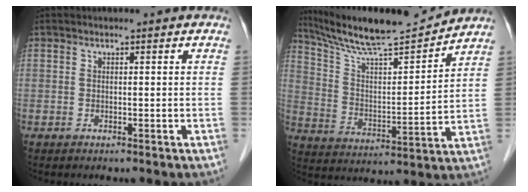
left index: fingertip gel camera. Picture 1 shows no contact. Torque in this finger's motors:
{"motor_torque": [-0.03, -0.16, 0.24, 0.07]}